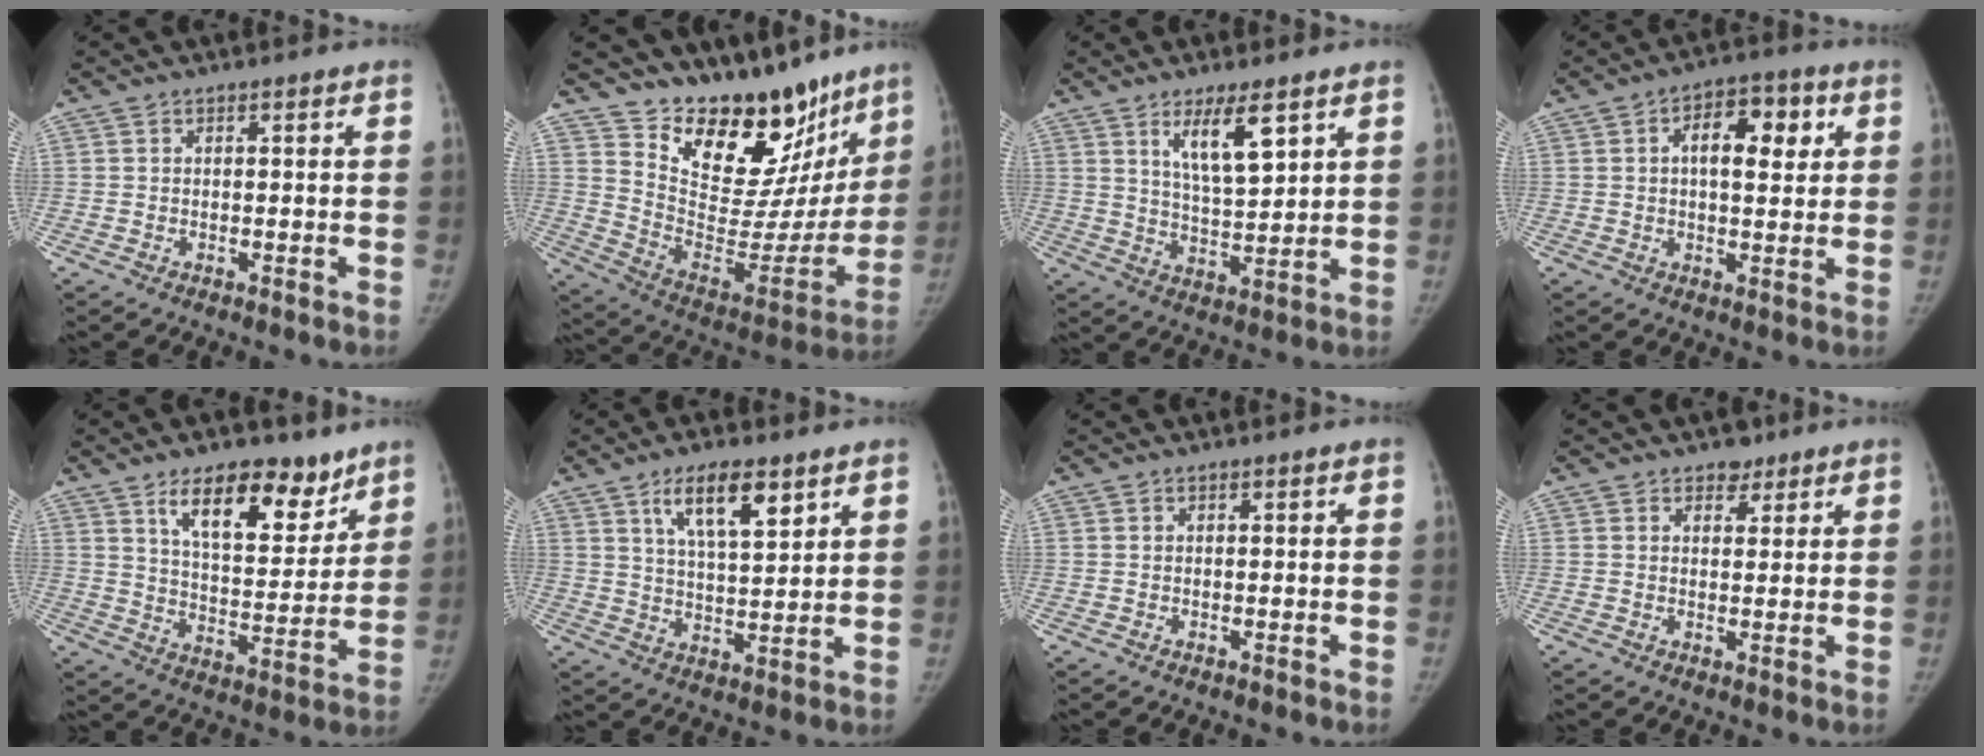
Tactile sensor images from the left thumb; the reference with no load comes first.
{"total": 24.7, "force": [19.2, 11.6, 10.3], "torque": [-0.102, -0.124, 0.290]}
{"total": 9.0, "force": [4.9, 2.5, 7.1], "torque": [-0.112, -0.037, 0.092]}
{"total": 9.6, "force": [2.5, 5.1, 7.8], "torque": [-0.084, 0.008, 0.031]}
{"total": 15.2, "force": [9.8, 7.2, 9.1], "torque": [-0.092, -0.066, 0.162]}
{"total": 10.0, "force": [5.7, 3.4, 7.5], "torque": [-0.116, -0.031, 0.104]}
{"total": 0.0}
{"total": 3.2, "force": [2.2, 2.1, 0.9], "torque": [0.009, -0.012, 0.029]}